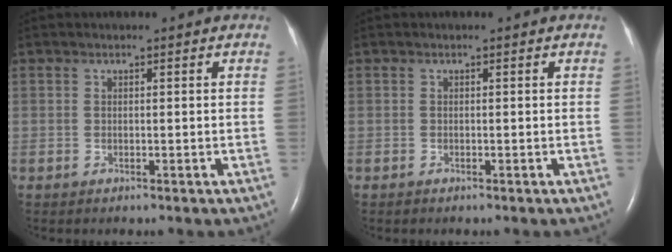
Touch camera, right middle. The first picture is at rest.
{"total": 0.0}